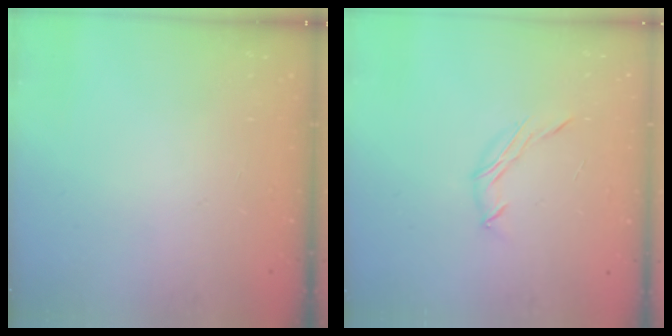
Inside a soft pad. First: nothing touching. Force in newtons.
{"total": 6.6, "press": 6.4, "slide": 1.6}